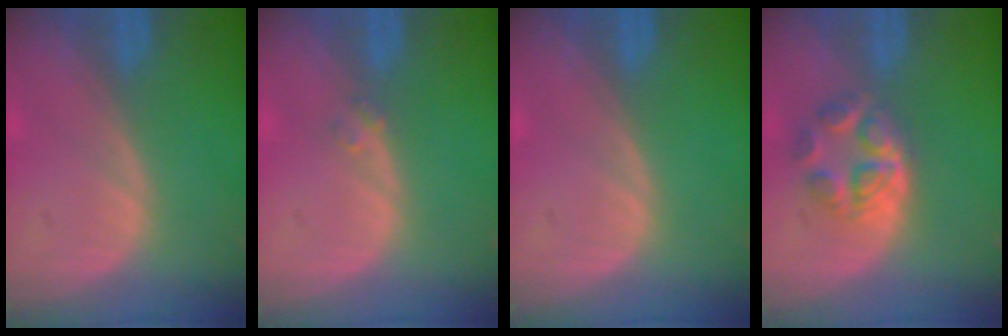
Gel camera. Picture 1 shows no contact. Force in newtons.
{"total": 1.2, "press": 1.1, "slide": 0.6}
{"total": 0.0}
{"total": 5.6, "press": 5.0, "slide": 2.5}